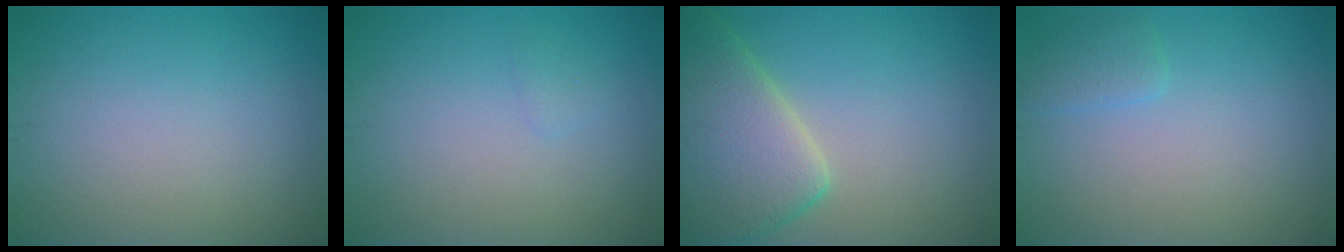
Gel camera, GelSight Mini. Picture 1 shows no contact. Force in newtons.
{"total": 0.6, "press": 0.6, "slide": 0.0}
{"total": 8.1, "press": 8.1, "slide": 0.5}
{"total": 1.4, "press": 1.4, "slide": 0.1}